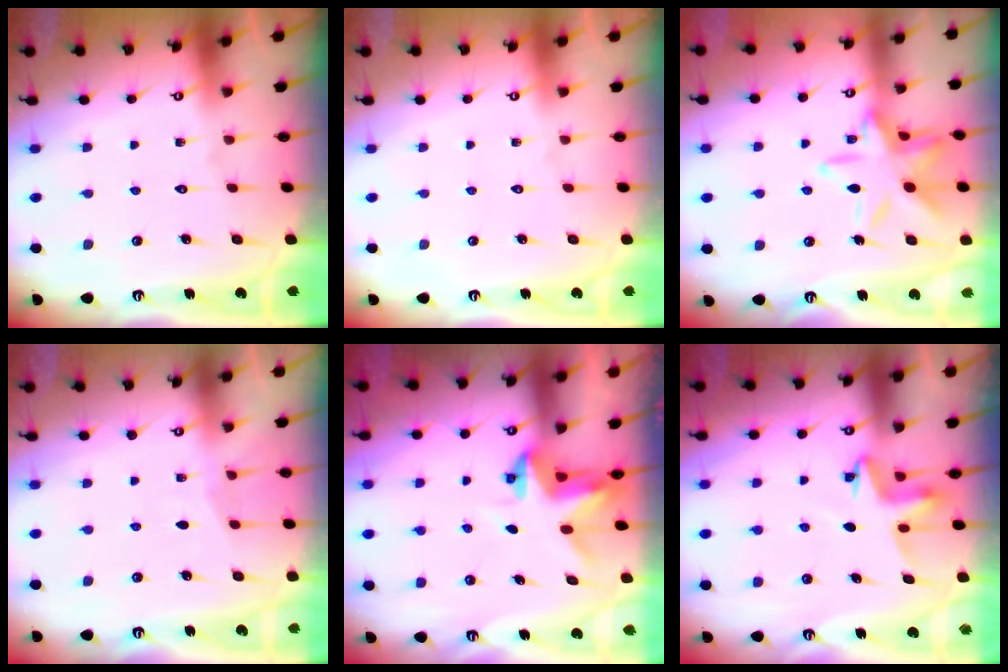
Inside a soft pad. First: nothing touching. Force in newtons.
{"total": 0.0}
{"total": 14.7, "press": 14.7, "slide": 1.0}
{"total": 3.7, "press": 3.7, "slide": 0.4}
{"total": 3.4, "press": 3.4, "slide": 0.2}
{"total": 5.8, "press": 5.8, "slide": 0.2}